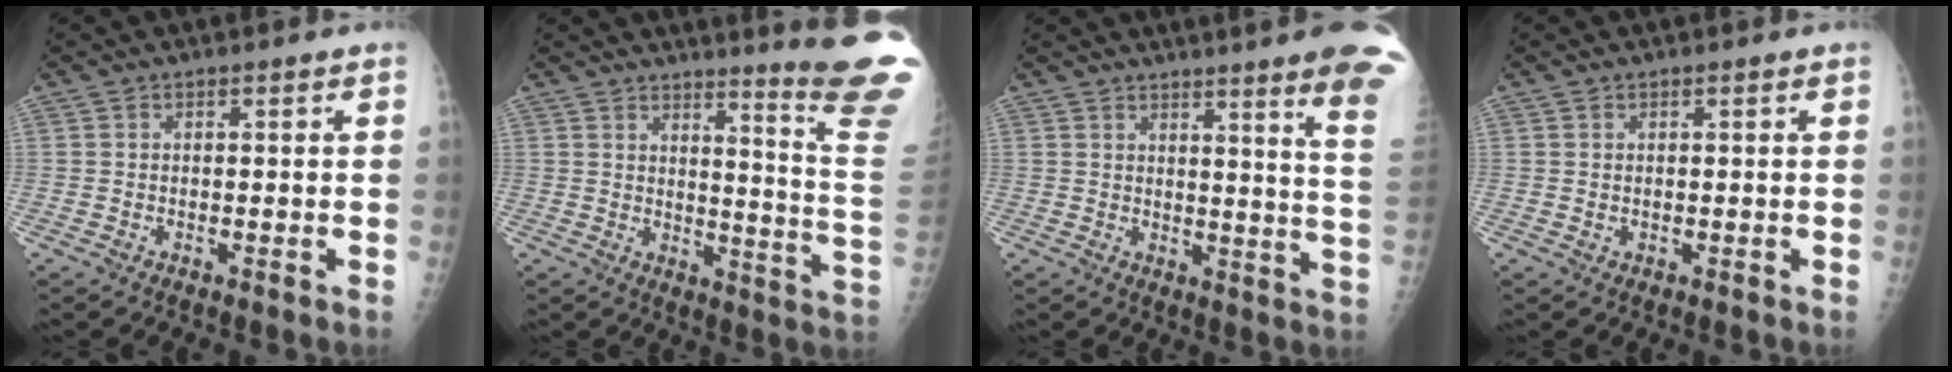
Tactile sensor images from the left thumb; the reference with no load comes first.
{"total": 18.0, "force": [14.9, -1.0, 10.0], "torque": [-0.114, -0.171, 0.173]}
{"total": 16.0, "force": [11.7, -0.4, 11.0], "torque": [-0.120, -0.079, 0.123]}
{"total": 0.9, "force": [0.3, 0.5, 0.6], "torque": [-0.009, 0.000, 0.010]}